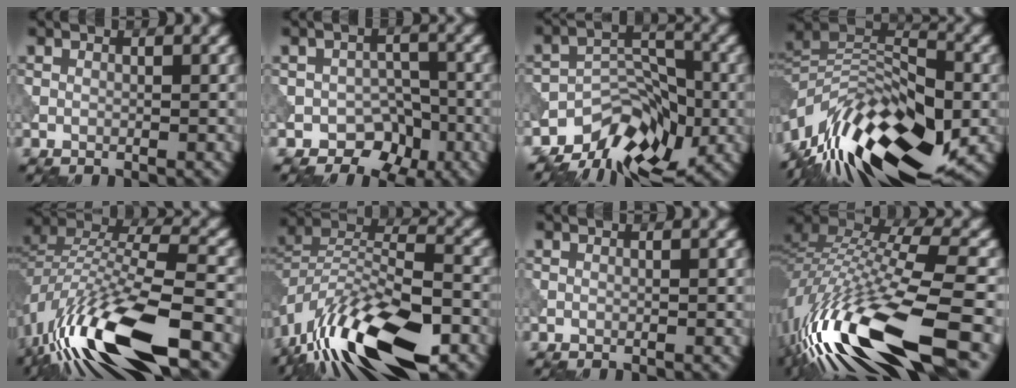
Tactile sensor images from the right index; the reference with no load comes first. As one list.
[{"total": 4.1, "force": [-2.4, 2.9, 1.5], "torque": [-0.002, 0.008, -0.041]}, {"total": 7.6, "force": [-5.6, 3.7, 3.5], "torque": [-0.038, -0.008, -0.102]}, {"total": 14.6, "force": [-7.1, 5.7, 11.5], "torque": [-0.215, 0.020, -0.137]}, {"total": 13.9, "force": [-8.3, 4.1, 10.4], "torque": [-0.210, 0.001, -0.153]}, {"total": 13.8, "force": [-8.9, 5.0, 9.3], "torque": [-0.179, 0.001, -0.165]}, {"total": 0.0}, {"total": 15.4, "force": [-6.8, 4.4, 13.0], "torque": [-0.278, 0.010, -0.121]}]